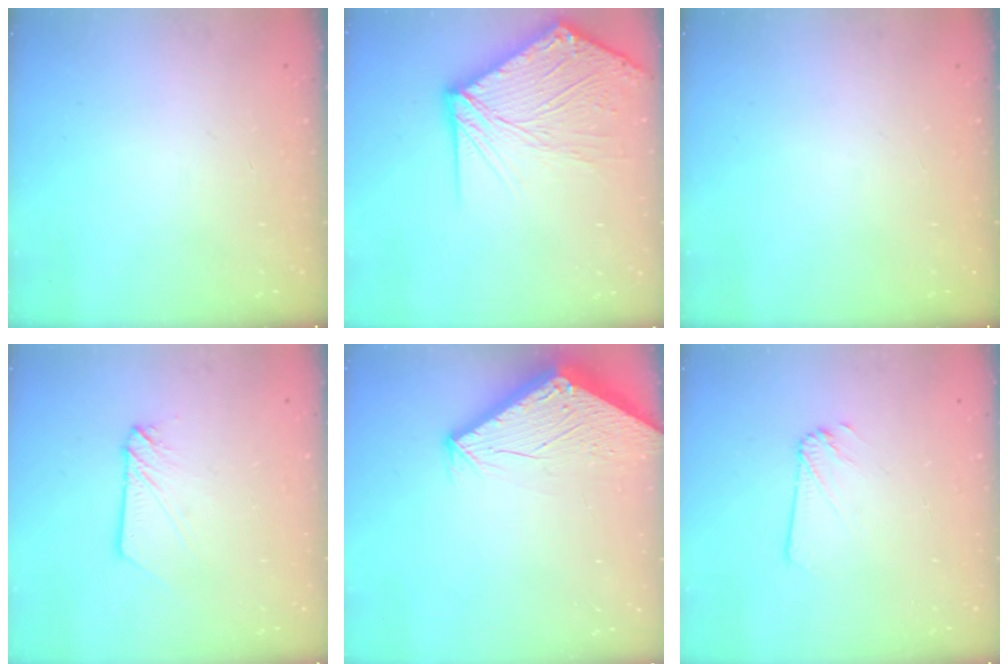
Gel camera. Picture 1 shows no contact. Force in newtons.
{"total": 16.8, "press": 16.7, "slide": 2.3}
{"total": 0.0}
{"total": 2.9, "press": 2.9, "slide": 0.3}
{"total": 2.9, "press": 2.9, "slide": 0.1}
{"total": 2.1, "press": 2.1, "slide": 0.1}